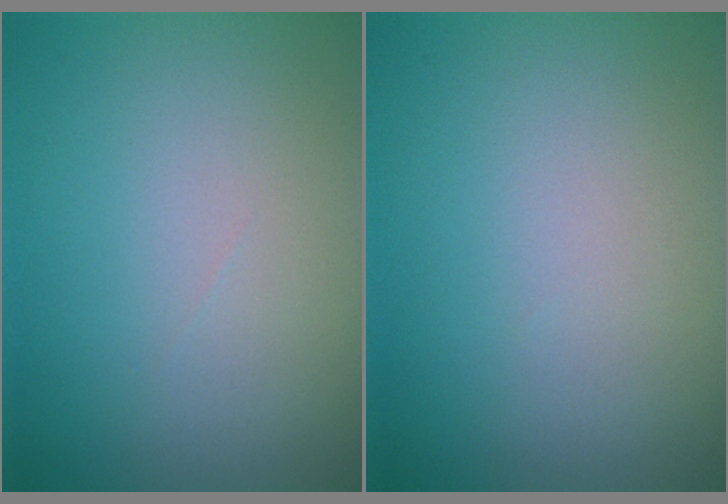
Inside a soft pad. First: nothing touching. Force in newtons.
{"total": 0.0}